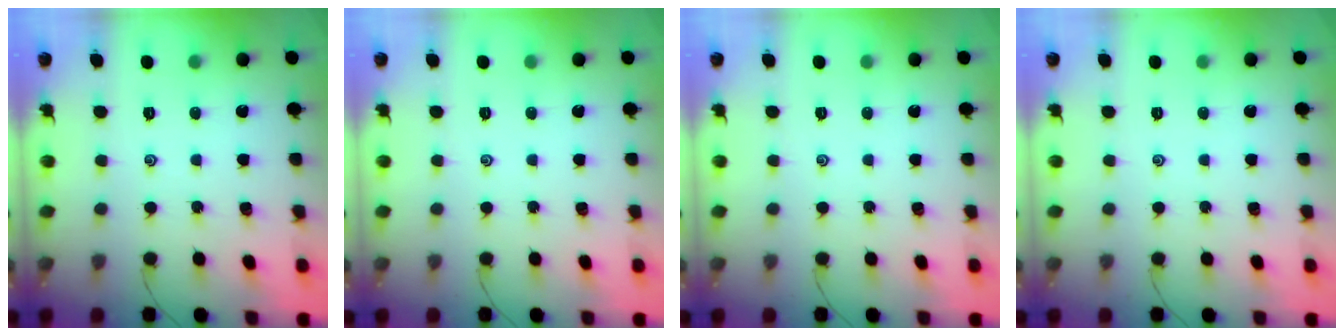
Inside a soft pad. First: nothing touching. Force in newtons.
{"total": 0.0}
{"total": 0.0}
{"total": 0.0}